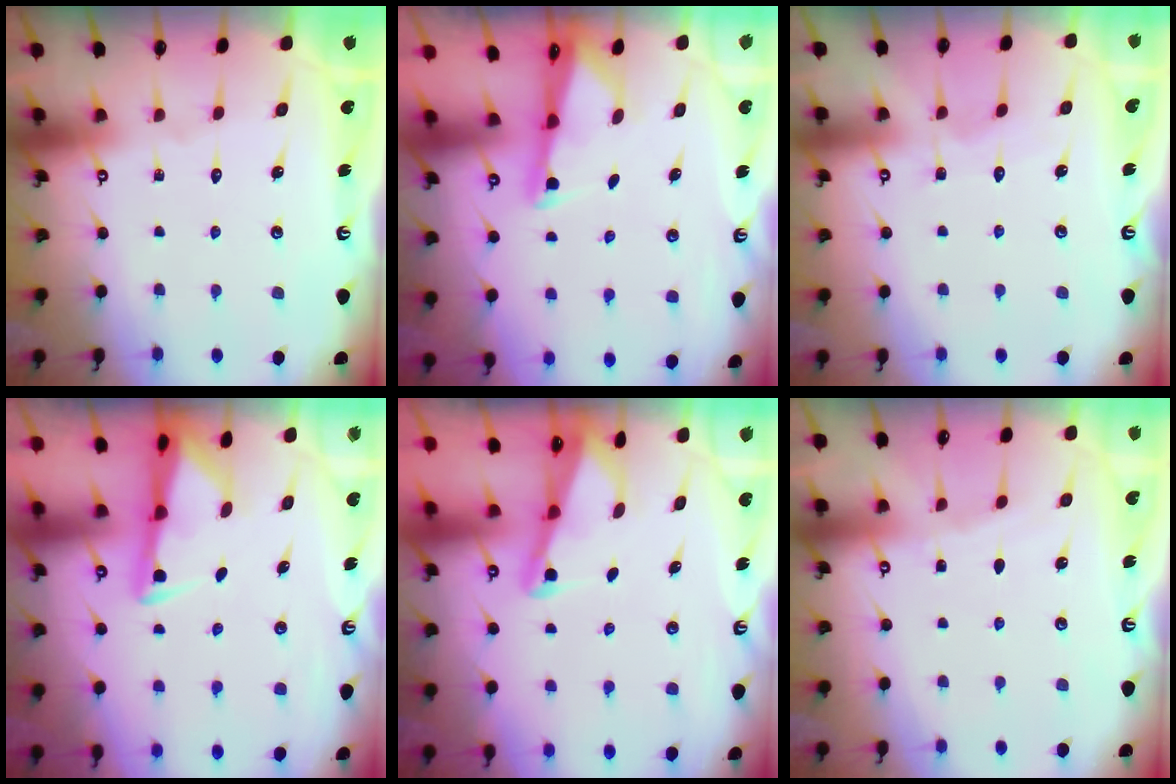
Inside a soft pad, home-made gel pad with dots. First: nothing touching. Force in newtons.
{"total": 1.9, "press": 1.8, "slide": 0.4}
{"total": 3.6, "press": 3.6, "slide": 0.4}
{"total": 3.1, "press": 3.1, "slide": 0.5}
{"total": 2.1, "press": 2.1, "slide": 0.3}
{"total": 1.8, "press": 1.8, "slide": 0.3}